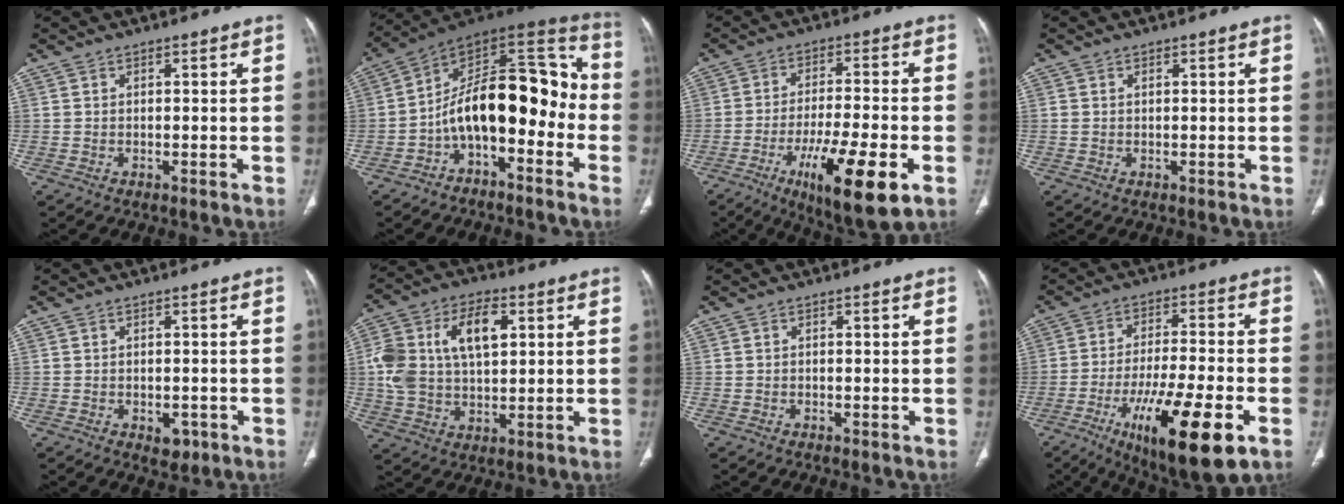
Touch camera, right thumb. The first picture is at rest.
{"total": 18.2, "force": [-4.7, 9.5, 14.8], "torque": [-0.193, 0.100, -0.083]}
{"total": 15.9, "force": [-6.6, 3.8, 14.0], "torque": [-0.239, 0.005, -0.100]}
{"total": 0.6, "force": [0.2, 0.3, 0.5], "torque": [-0.017, 0.008, 0.009]}
{"total": 2.8, "force": [-1.1, 1.9, 1.8], "torque": [-0.011, 0.001, -0.008]}
{"total": 15.8, "force": [3.6, 9.2, 12.3], "torque": [-0.229, 0.015, 0.068]}
{"total": 0.0}
{"total": 19.1, "force": [-8.2, 4.9, 16.6], "torque": [-0.277, 0.011, -0.126]}